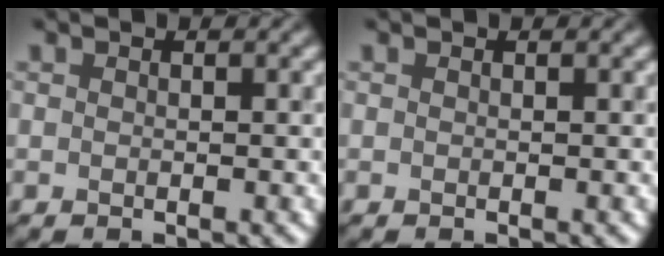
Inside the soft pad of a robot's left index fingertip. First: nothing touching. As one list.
[{"total": 0.0}]